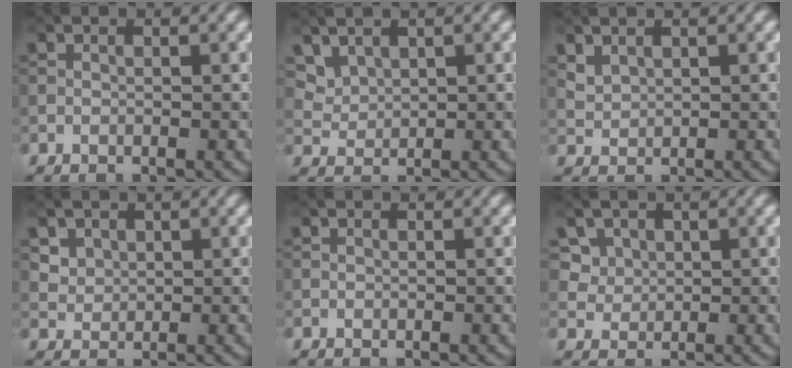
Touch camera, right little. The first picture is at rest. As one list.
[{"total": 2.7, "force": [2.0, 1.5, 1.0], "torque": [-0.029, -0.005, 0.057]}, {"total": 1.5, "force": [1.1, 0.8, 0.6], "torque": [-0.015, 0.000, 0.028]}, {"total": 2.4, "force": [1.4, 1.8, 0.8], "torque": [-0.025, -0.011, 0.045]}, {"total": 0.0}, {"total": 4.0, "force": [2.0, 3.1, 1.5], "torque": [-0.048, -0.004, 0.048]}]